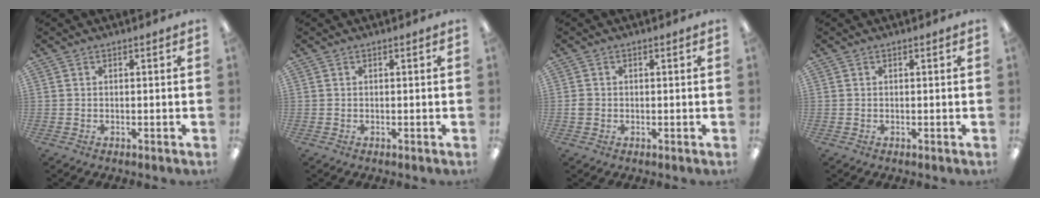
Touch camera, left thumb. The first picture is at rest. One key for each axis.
{"total": 0.0}
{"total": 1.4, "fx": -0.2, "fy": 1.3, "fz": 0.5, "tx": -0.010, "ty": 0.004, "tz": -0.006}
{"total": 0.0}